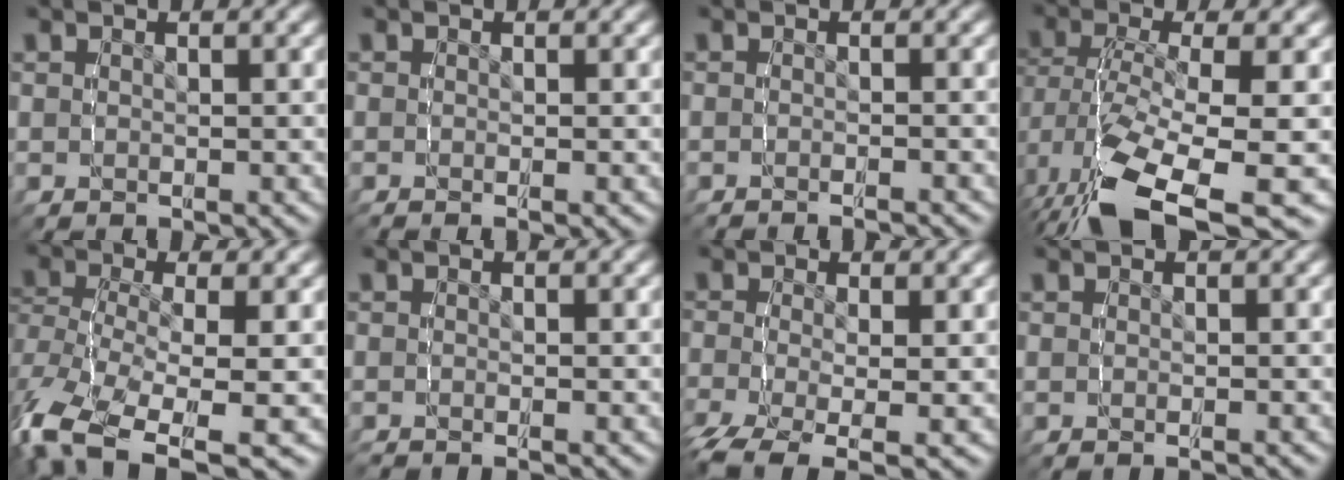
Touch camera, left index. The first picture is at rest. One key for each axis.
{"total": 0.8, "fx": -0.7, "fy": 0.0, "fz": 0.5, "tx": -0.011, "ty": -0.005, "tz": -0.008}
{"total": 1.9, "fx": -1.9, "fy": 0.2, "fz": 0.4, "tx": -0.011, "ty": -0.007, "tz": -0.028}
{"total": 9.6, "fx": -5.8, "fy": 3.3, "fz": 6.9, "tx": -0.150, "ty": -0.043, "tz": -0.063}
{"total": 9.9, "fx": -7.3, "fy": 3.7, "fz": 5.5, "tx": -0.140, "ty": -0.065, "tz": -0.084}
{"total": 1.2, "fx": -1.1, "fy": 0.2, "fz": 0.3, "tx": -0.011, "ty": -0.008, "tz": -0.015}
{"total": 6.1, "fx": -3.9, "fy": 2.4, "fz": 4.1, "tx": -0.094, "ty": -0.043, "tz": -0.041}
{"total": 0.7, "fx": -0.6, "fy": -0.1, "fz": 0.3, "tx": -0.005, "ty": 0.001, "tz": -0.010}